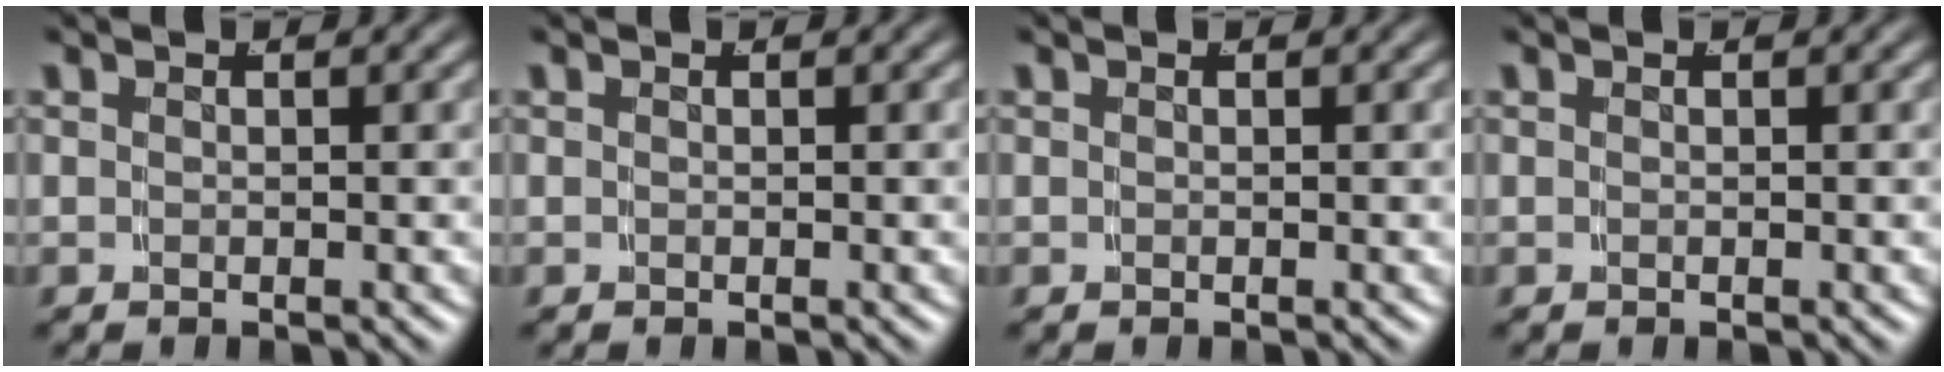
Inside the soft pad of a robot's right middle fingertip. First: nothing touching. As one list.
[{"total": 0.0}, {"total": 0.0}, {"total": 0.0}]